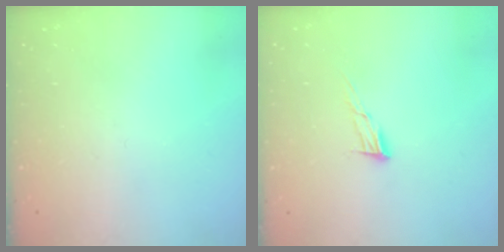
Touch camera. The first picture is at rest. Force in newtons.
{"total": 7.3, "press": 7.2, "slide": 1.2}